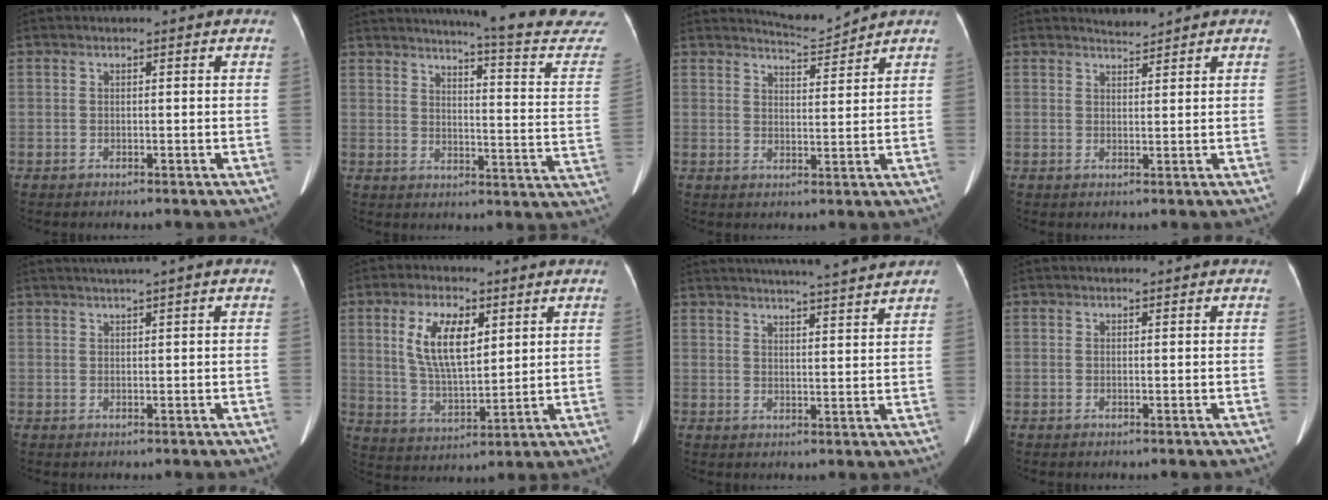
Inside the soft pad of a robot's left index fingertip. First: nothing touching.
{"total": 19.9, "force": [18.2, -0.4, 7.9], "torque": [-0.102, -0.105, 0.203]}
{"total": 3.9, "force": [3.7, -0.9, -0.5], "torque": [0.002, -0.013, 0.067]}
{"total": 1.6, "force": [1.5, -0.3, -0.3], "torque": [-0.004, -0.001, 0.030]}
{"total": 2.9, "force": [2.1, -0.7, 1.9], "torque": [-0.034, 0.017, 0.039]}
{"total": 9.4, "force": [3.4, 3.8, 8.0], "torque": [-0.158, 0.000, 0.068]}
{"total": 15.0, "force": [13.5, 0.3, 6.5], "torque": [-0.098, 0.001, 0.173]}
{"total": 0.6, "force": [0.6, 0.1, 0.1], "torque": [-0.006, 0.008, 0.011]}